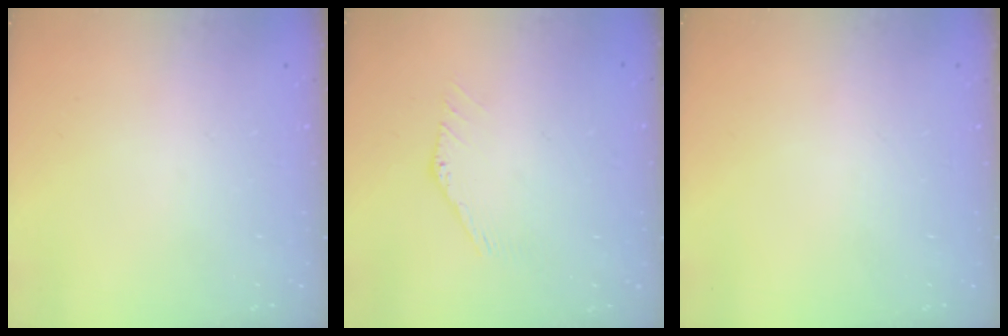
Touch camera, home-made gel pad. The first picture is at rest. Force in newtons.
{"total": 1.0, "press": 1.0, "slide": 0.1}
{"total": 0.0}